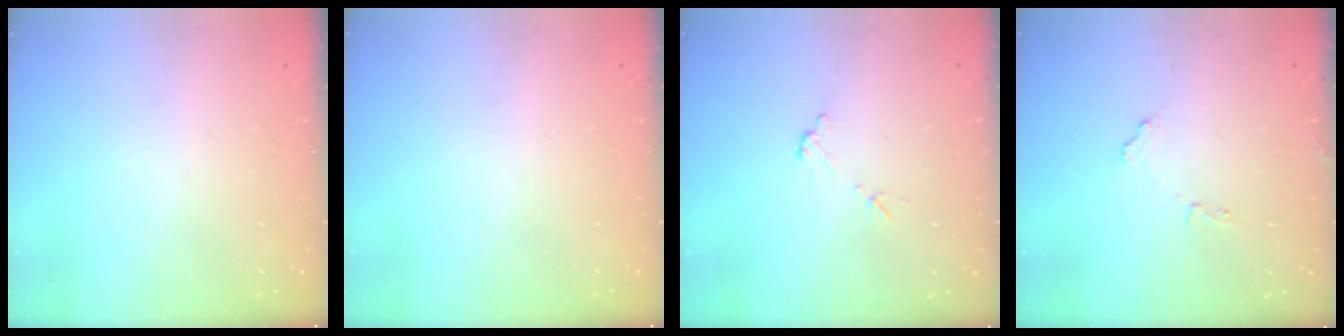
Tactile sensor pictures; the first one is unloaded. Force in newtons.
{"total": 0.0}
{"total": 5.9, "press": 5.9, "slide": 0.3}
{"total": 7.5, "press": 7.5, "slide": 0.3}